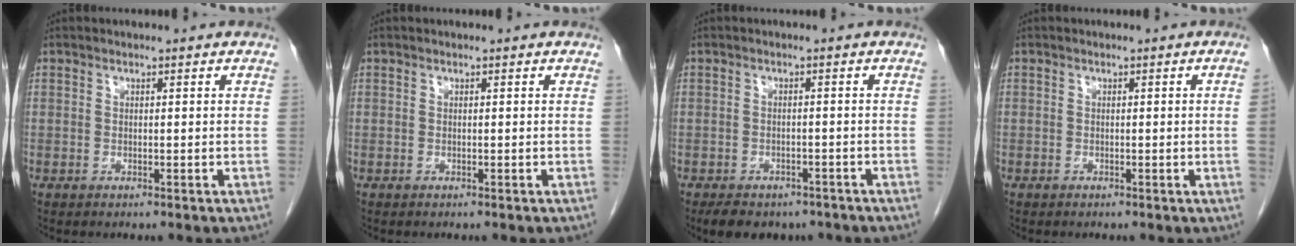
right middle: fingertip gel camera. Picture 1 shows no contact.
{"total": 0.0}
{"total": 7.9, "force": [-6.1, 4.2, 2.8], "torque": [-0.039, 0.001, -0.080]}
{"total": 1.1, "force": [-0.1, -0.5, 0.9], "torque": [-0.001, 0.001, -0.001]}